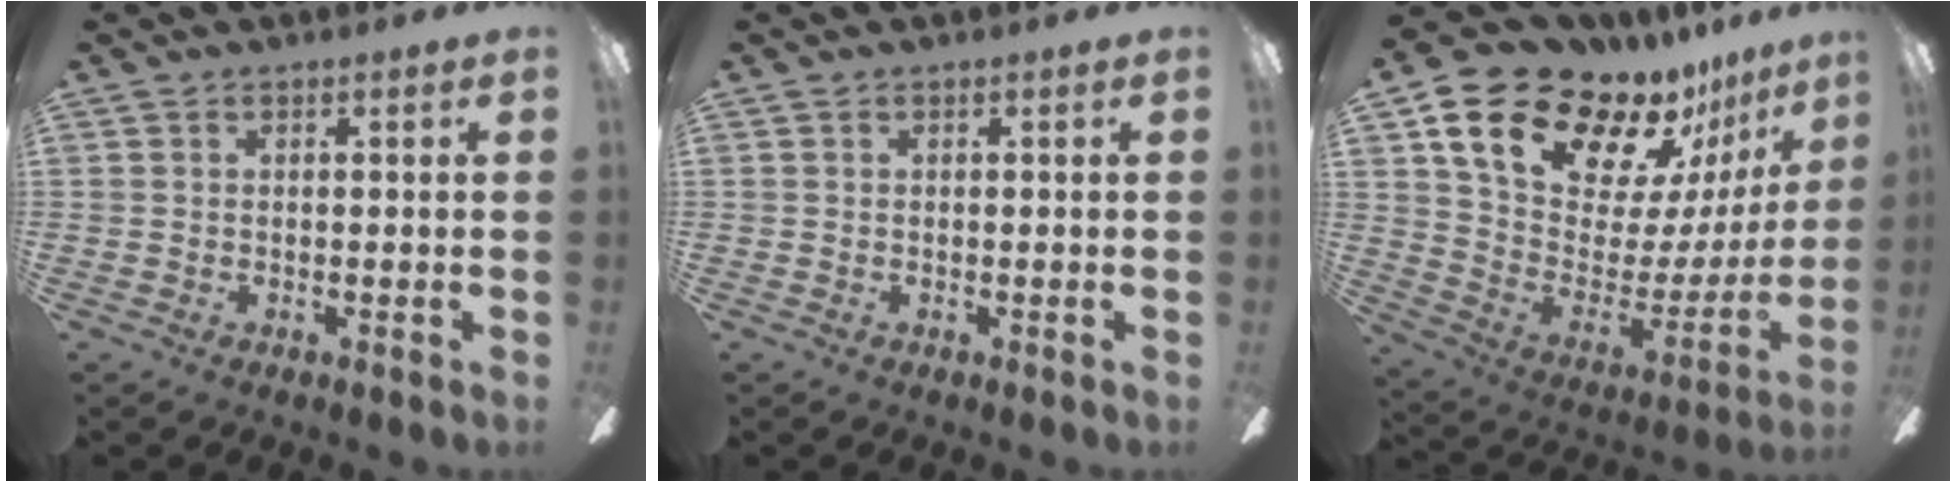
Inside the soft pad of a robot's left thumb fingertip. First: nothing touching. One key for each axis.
{"total": 0.0}
{"total": 20.4, "fx": 16.3, "fy": 9.0, "fz": 8.3, "tx": -0.148, "ty": -0.124, "tz": 0.303}